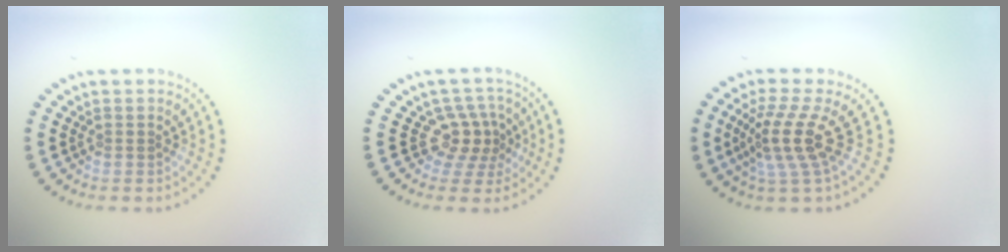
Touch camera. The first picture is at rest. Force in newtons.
{"total": 3.0, "press": 2.3, "slide": 1.9}
{"total": 4.1, "press": 2.9, "slide": 2.9}